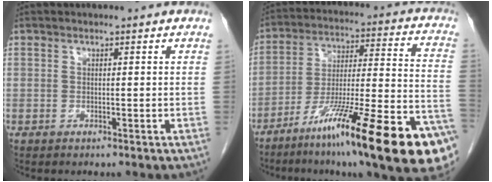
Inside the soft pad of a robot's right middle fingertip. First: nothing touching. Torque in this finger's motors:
{"motor_torque": [1.44, -0.70, 0.42, 0.21]}